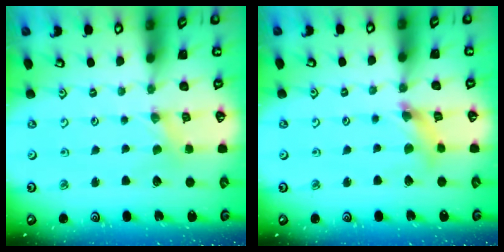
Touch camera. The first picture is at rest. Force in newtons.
{"total": 5.9, "press": 5.9, "slide": 0.5}